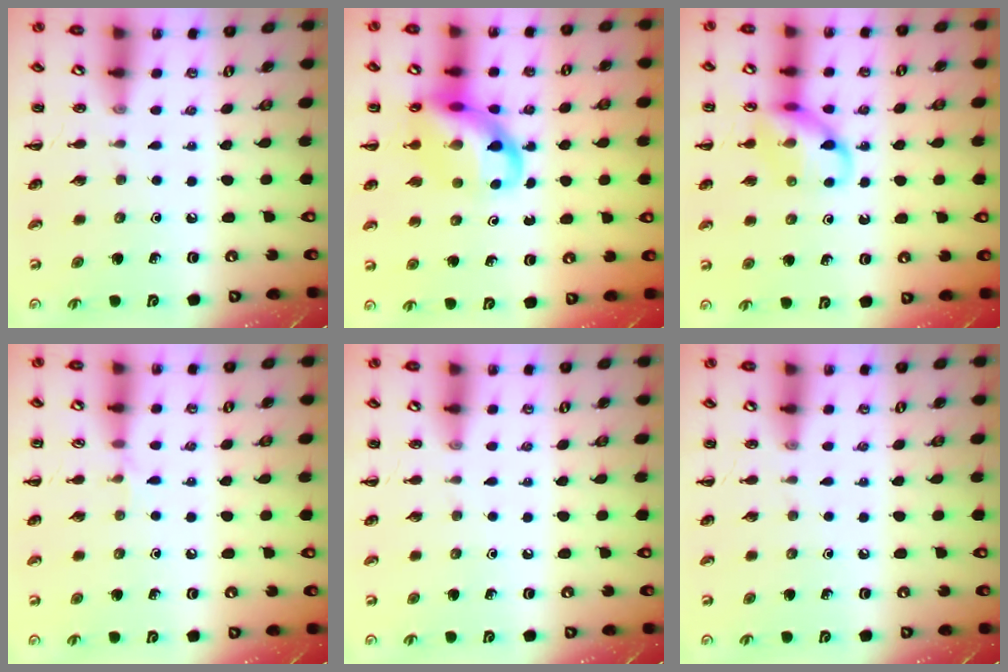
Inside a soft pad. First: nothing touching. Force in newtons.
{"total": 14.6, "press": 14.2, "slide": 3.4}
{"total": 11.7, "press": 11.7, "slide": 0.8}
{"total": 4.1, "press": 3.8, "slide": 1.5}
{"total": 0.0}
{"total": 0.0}